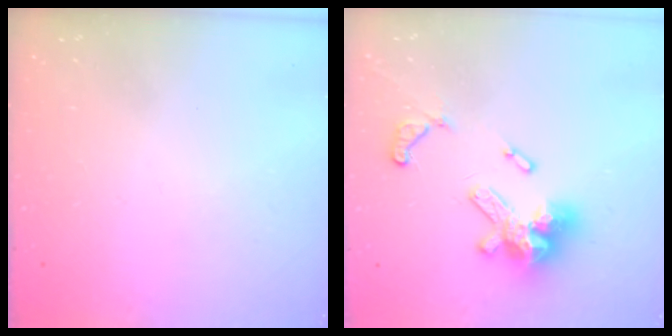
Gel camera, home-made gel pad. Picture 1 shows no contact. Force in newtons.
{"total": 15.1, "press": 15.1, "slide": 1.0}